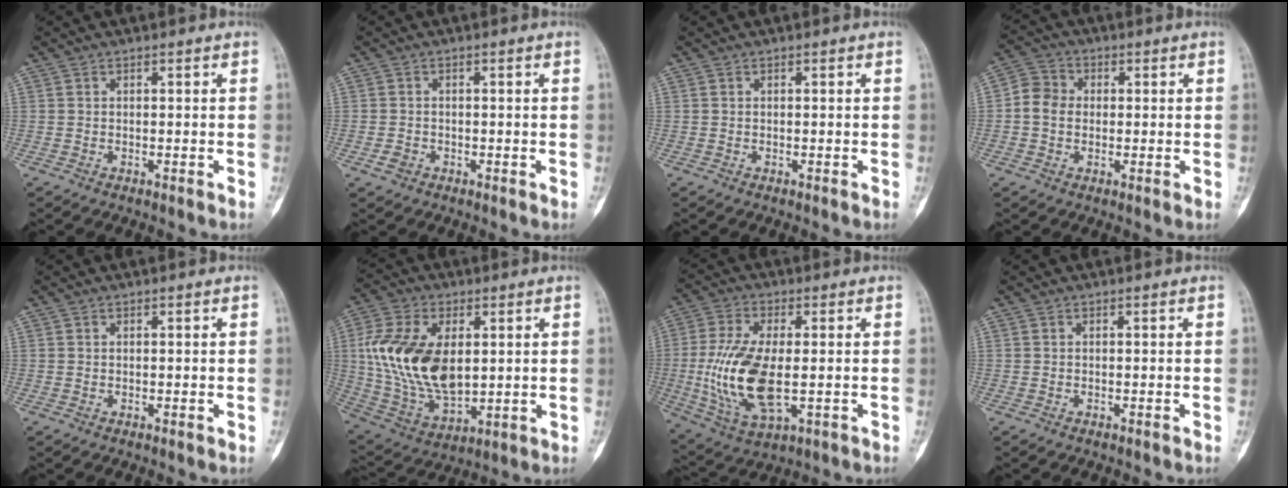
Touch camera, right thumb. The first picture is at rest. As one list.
[{"total": 1.7, "force": [-0.8, 1.4, 0.4], "torque": [-0.004, 0.007, -0.013]}, {"total": 0.0}, {"total": 5.4, "force": [-0.1, 4.8, 2.5], "torque": [-0.036, 0.014, -0.013]}, {"total": 0.0}, {"total": 19.6, "force": [2.8, 11.6, 15.6], "torque": [-0.300, -0.012, 0.062]}, {"total": 15.9, "force": [-1.3, 7.2, 14.1], "torque": [-0.294, -0.011, -0.014]}, {"total": 0.0}]